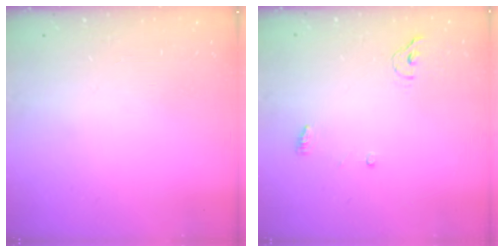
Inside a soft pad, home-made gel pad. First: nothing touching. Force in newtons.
{"total": 4.4, "press": 4.3, "slide": 1.1}